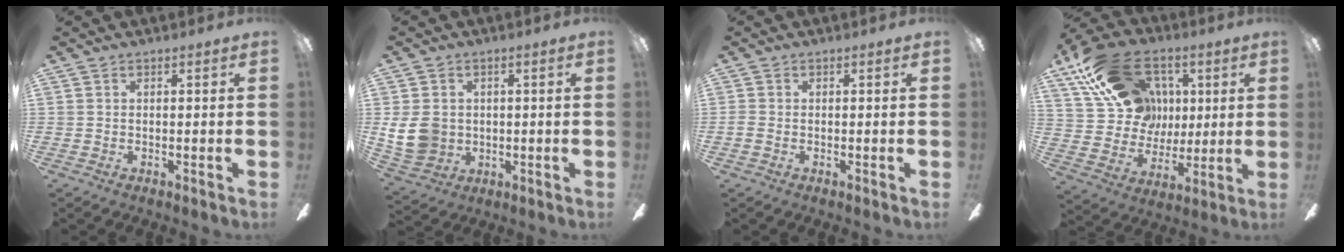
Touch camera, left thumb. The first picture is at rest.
{"total": 9.2, "force": [0.1, 7.9, 4.6], "torque": [-0.109, 0.013, 0.006]}
{"total": 0.9, "force": [-0.3, 0.6, 0.5], "torque": [-0.010, 0.004, -0.008]}
{"total": 23.6, "force": [9.5, 17.7, 12.4], "torque": [-0.228, -0.022, 0.188]}